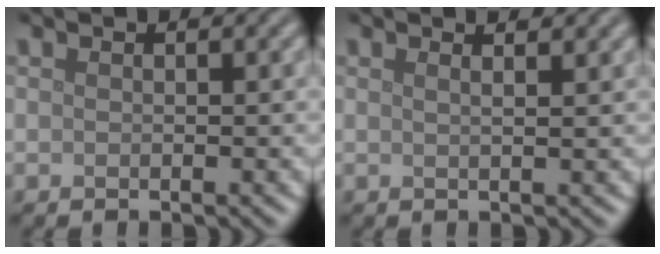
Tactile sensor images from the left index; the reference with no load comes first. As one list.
[{"total": 3.1, "force": [1.9, 1.3, 2.0], "torque": [-0.002, 0.014, -0.010]}]